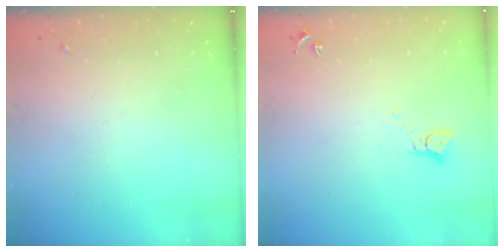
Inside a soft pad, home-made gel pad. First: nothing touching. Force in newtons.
{"total": 2.1, "press": 2.1, "slide": 0.2}